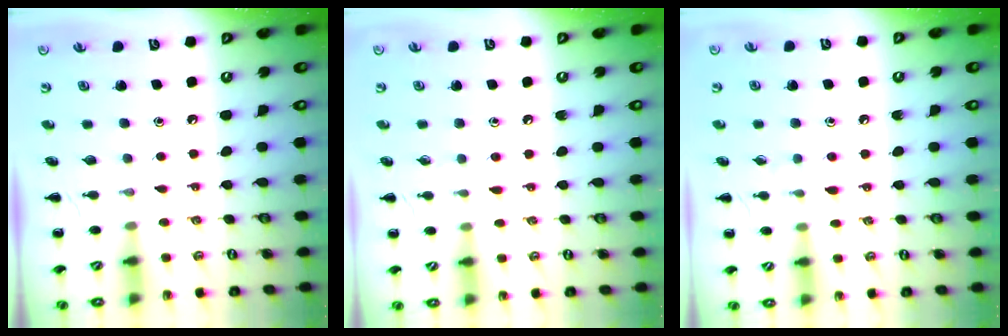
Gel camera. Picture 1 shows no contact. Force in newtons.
{"total": 3.8, "press": 3.4, "slide": 1.6}
{"total": 5.6, "press": 5.1, "slide": 2.4}